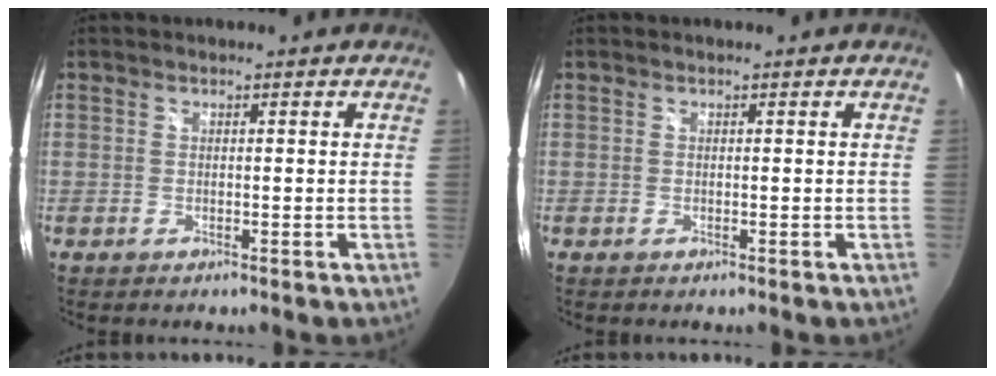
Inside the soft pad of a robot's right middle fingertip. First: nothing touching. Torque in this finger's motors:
{"motor_torque": [0.00, 0.01, 0.00, 0.00]}